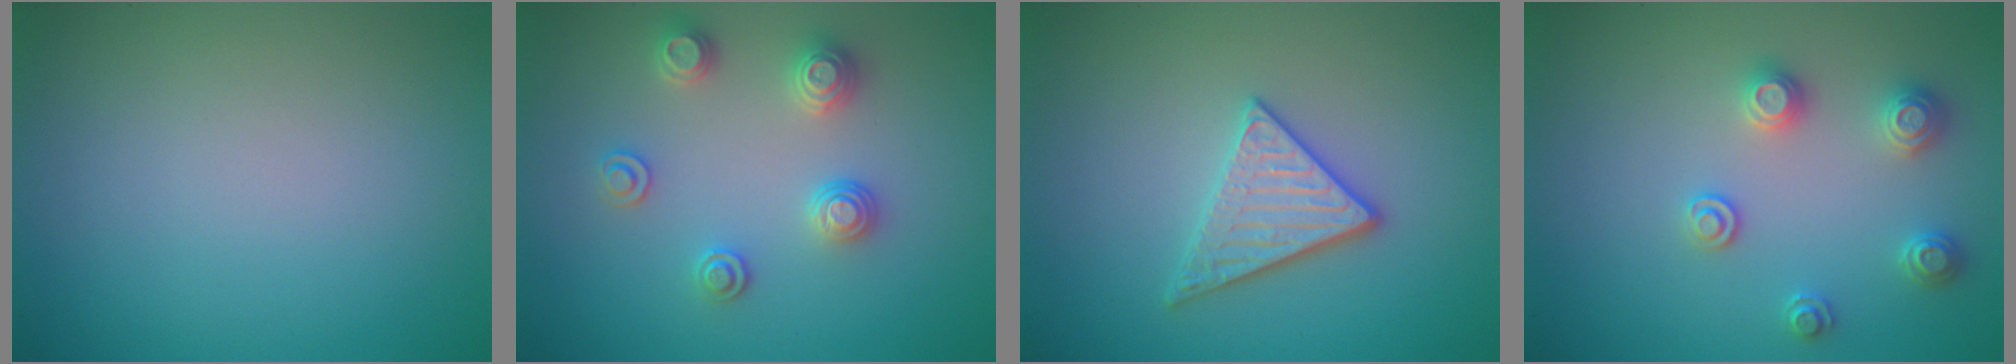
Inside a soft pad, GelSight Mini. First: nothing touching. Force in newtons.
{"total": 2.9, "press": 2.9, "slide": 0.2}
{"total": 3.0, "press": 2.9, "slide": 0.8}
{"total": 2.6, "press": 2.6, "slide": 0.1}